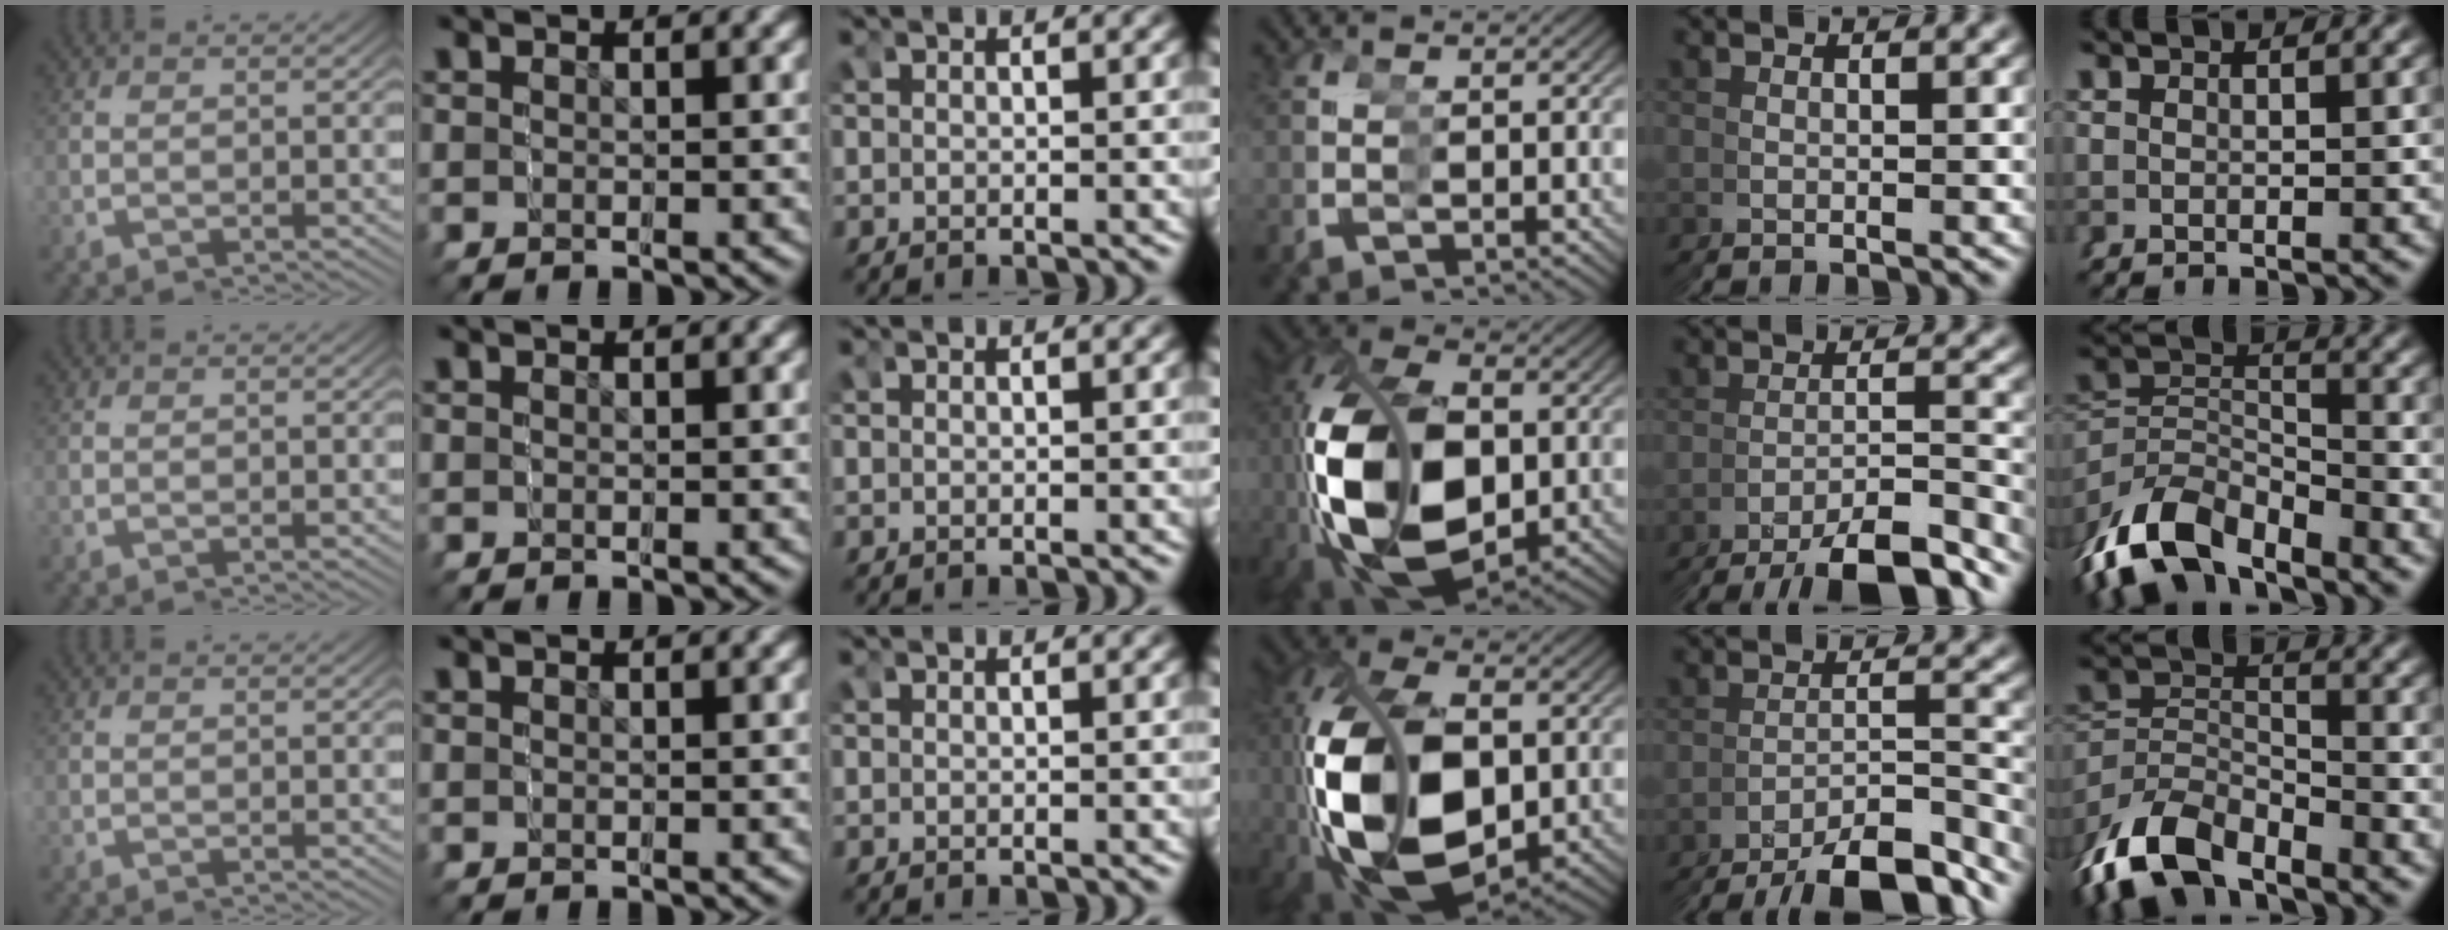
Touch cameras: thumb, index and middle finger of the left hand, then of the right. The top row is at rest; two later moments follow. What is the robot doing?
{"motion": "grasp_and_lifting", "object": "markers"}